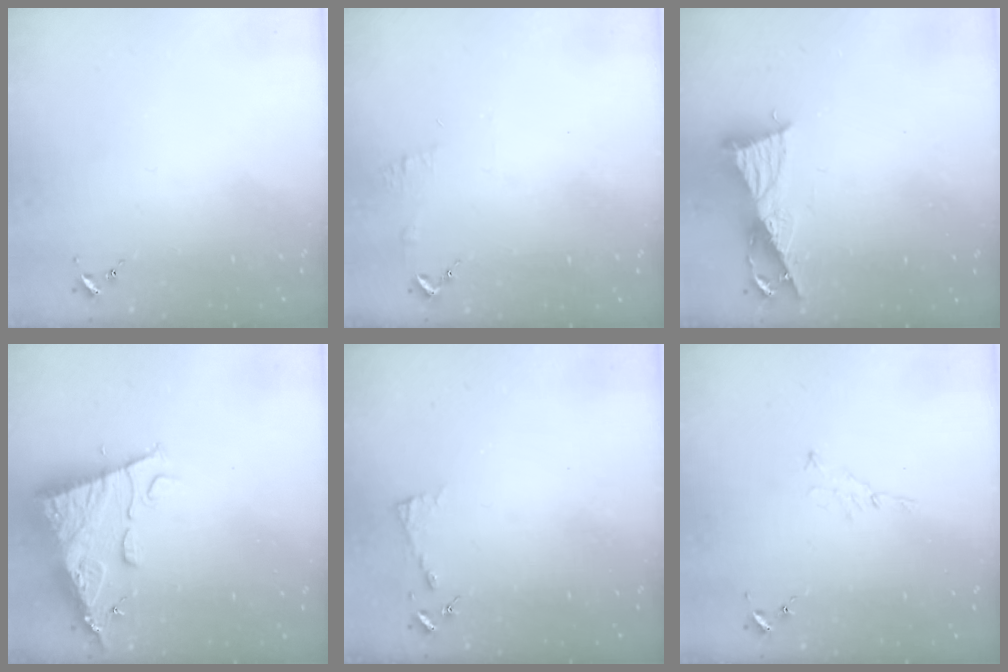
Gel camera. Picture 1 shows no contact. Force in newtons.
{"total": 5.4, "press": 5.3, "slide": 0.8}
{"total": 9.8, "press": 9.8, "slide": 0.6}
{"total": 12.3, "press": 12.2, "slide": 1.1}
{"total": 2.8, "press": 2.8, "slide": 0.3}
{"total": 2.6, "press": 2.6, "slide": 0.3}